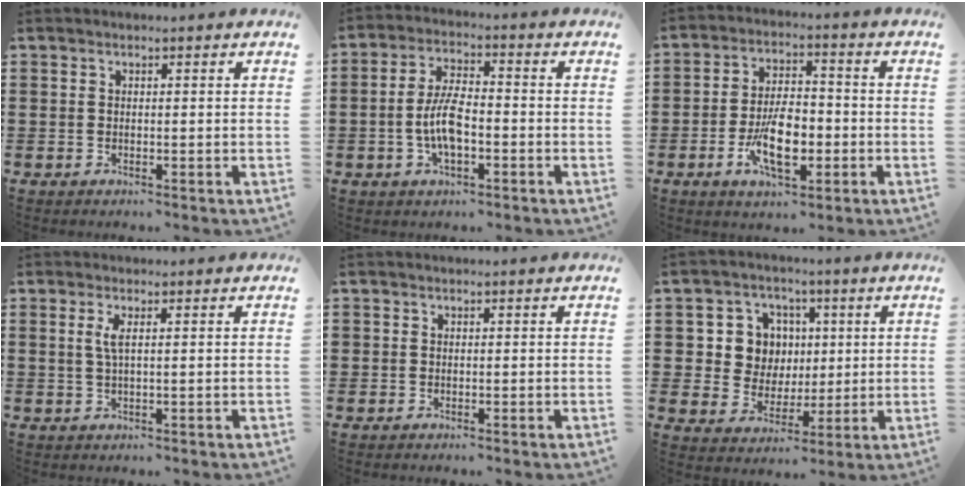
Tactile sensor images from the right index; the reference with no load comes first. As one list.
[{"total": 7.2, "force": [-1.5, 3.0, 6.4], "torque": [-0.146, -0.003, -0.035]}, {"total": 9.2, "force": [-2.7, 4.3, 7.7], "torque": [-0.145, -0.002, -0.048]}, {"total": 2.1, "force": [0.5, 0.3, 2.1], "torque": [-0.044, 0.001, 0.007]}, {"total": 0.6, "force": [0.0, 0.6, 0.1], "torque": [-0.003, 0.005, 0.000]}, {"total": 8.1, "force": [1.6, 7.5, 2.7], "torque": [-0.081, 0.019, 0.031]}]